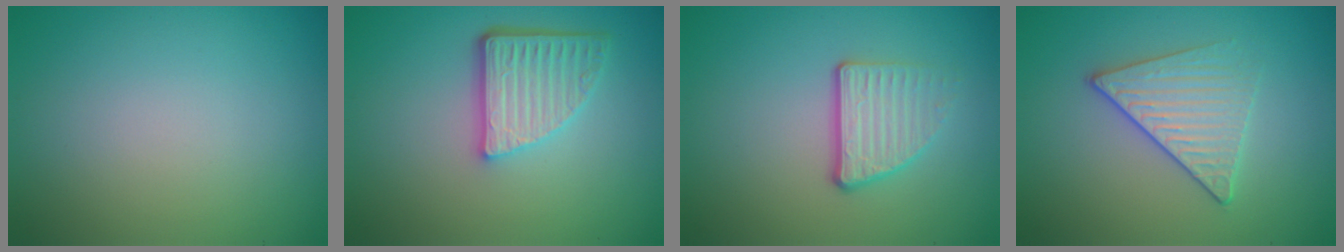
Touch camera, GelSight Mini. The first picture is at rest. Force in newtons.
{"total": 4.9, "press": 3.4, "slide": 3.5}
{"total": 3.3, "press": 2.4, "slide": 2.3}
{"total": 3.4, "press": 3.0, "slide": 1.4}